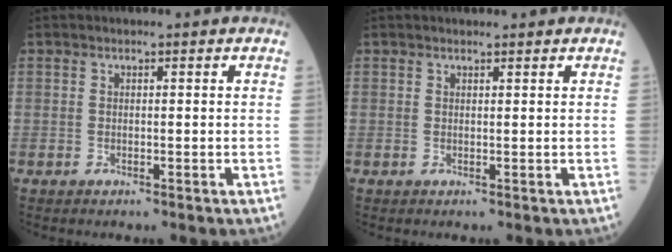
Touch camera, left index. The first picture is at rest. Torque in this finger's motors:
{"motor_torque": [-0.07, 0.02, -0.34, 0.00]}